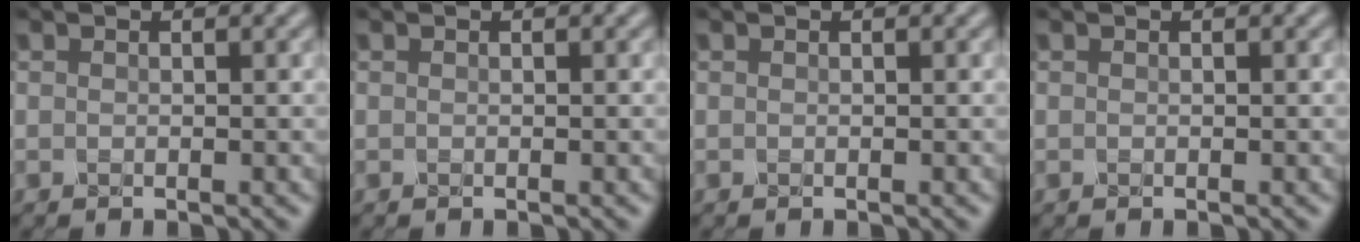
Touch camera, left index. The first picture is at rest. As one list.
[{"total": 0.0}, {"total": 0.0}, {"total": 0.0}]